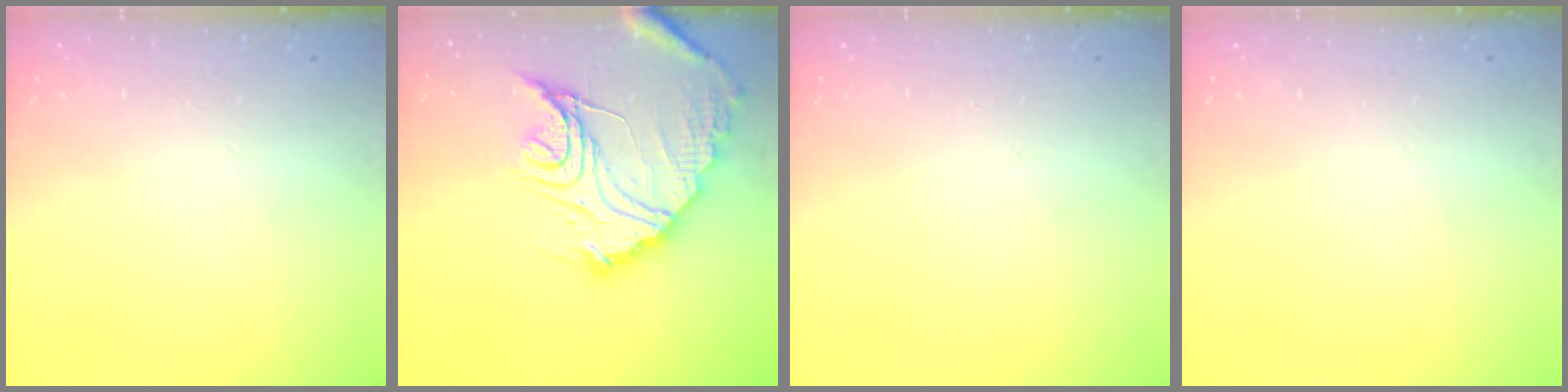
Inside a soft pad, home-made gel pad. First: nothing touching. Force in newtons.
{"total": 20.8, "press": 20.7, "slide": 1.8}
{"total": 0.0}
{"total": 0.0}